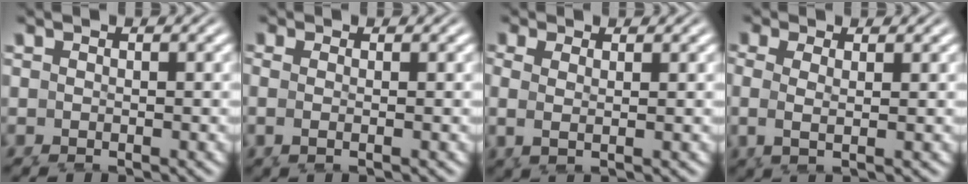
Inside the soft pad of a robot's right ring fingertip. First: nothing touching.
{"total": 1.8, "force": [0.1, 0.7, 1.6], "torque": [-0.050, -0.008, 0.009]}
{"total": 2.2, "force": [1.0, 0.6, 1.8], "torque": [-0.049, -0.009, 0.027]}
{"total": 2.8, "force": [1.2, 1.2, 2.2], "torque": [-0.059, -0.008, 0.028]}